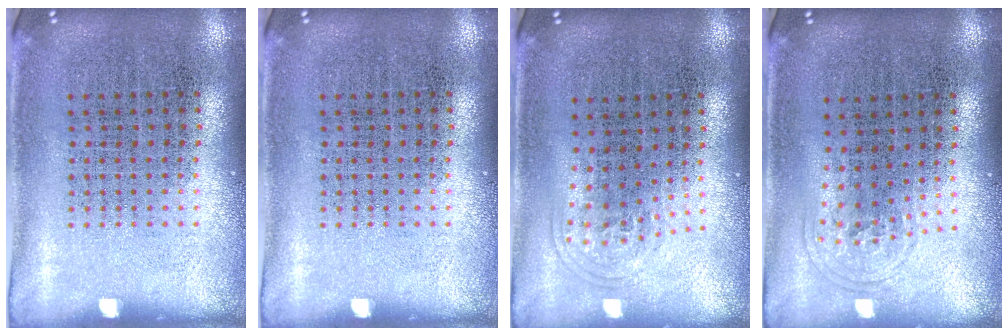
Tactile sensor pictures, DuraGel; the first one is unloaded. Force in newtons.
{"total": 0.0}
{"total": 1.1, "press": 0.7, "slide": 0.7}
{"total": 0.8, "press": 0.5, "slide": 0.7}